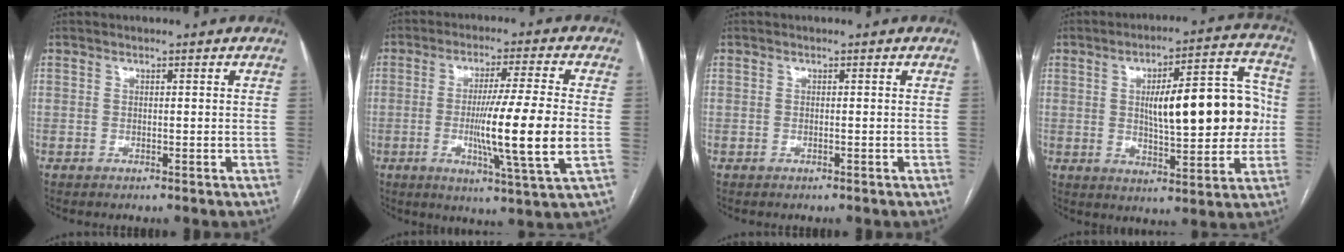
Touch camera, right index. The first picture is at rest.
{"total": 13.5, "force": [-1.7, -1.1, 13.4], "torque": [-0.230, -0.023, -0.036]}
{"total": 0.0}
{"total": 16.6, "force": [1.1, 4.8, 15.8], "torque": [-0.220, 0.033, 0.022]}